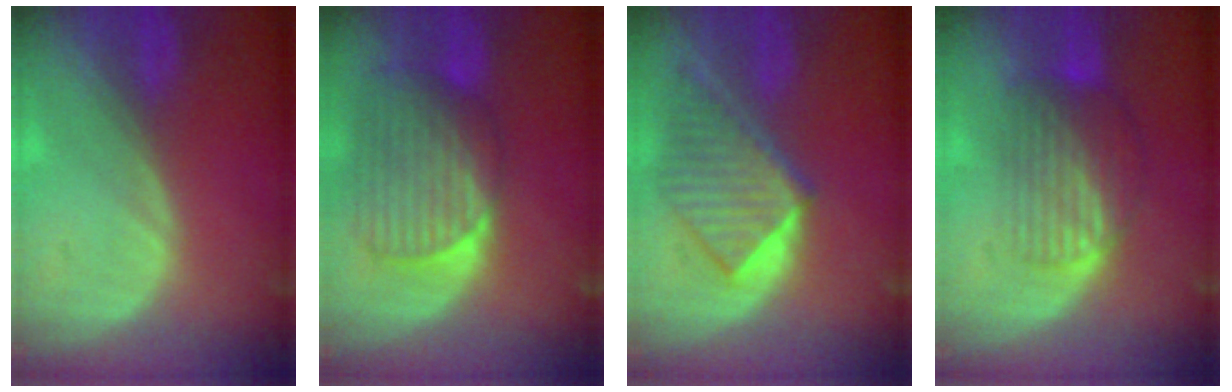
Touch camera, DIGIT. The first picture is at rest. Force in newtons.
{"total": 10.3, "press": 8.7, "slide": 5.5}
{"total": 7.8, "press": 7.6, "slide": 1.8}
{"total": 7.4, "press": 6.8, "slide": 2.9}